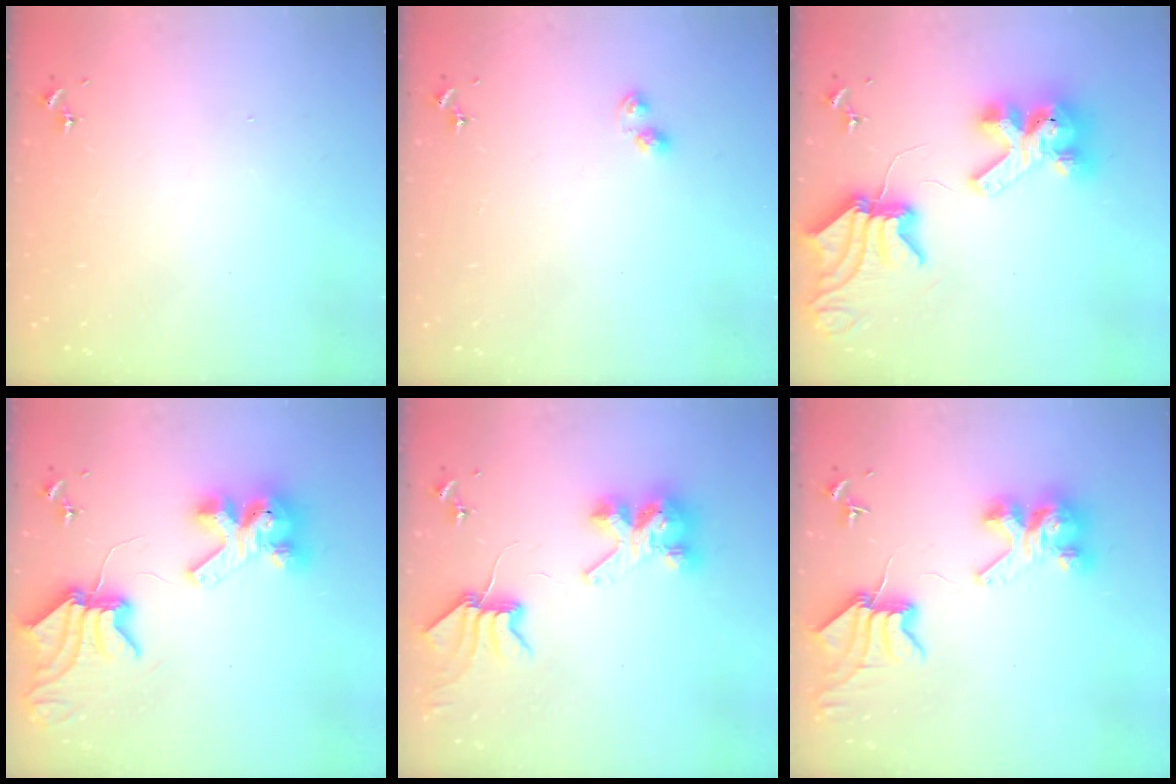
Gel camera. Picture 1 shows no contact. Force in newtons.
{"total": 3.6, "press": 3.5, "slide": 0.4}
{"total": 14.5, "press": 14.3, "slide": 1.8}
{"total": 12.1, "press": 12.0, "slide": 1.5}
{"total": 8.7, "press": 8.6, "slide": 1.2}
{"total": 9.2, "press": 9.1, "slide": 1.2}